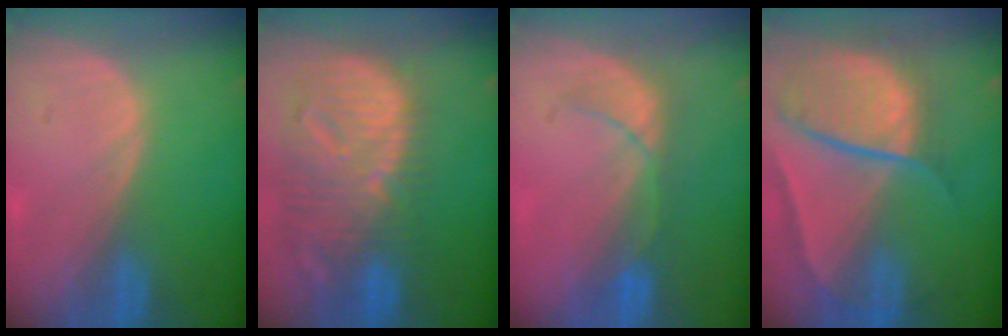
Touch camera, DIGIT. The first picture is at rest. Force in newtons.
{"total": 12.7, "press": 10.9, "slide": 6.4}
{"total": 4.6, "press": 4.6, "slide": 0.8}
{"total": 10.7, "press": 8.9, "slide": 5.9}